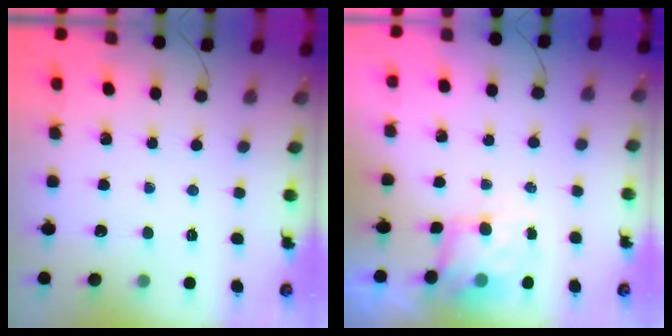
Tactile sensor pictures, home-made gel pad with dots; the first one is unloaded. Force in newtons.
{"total": 5.3, "press": 5.2, "slide": 1.1}